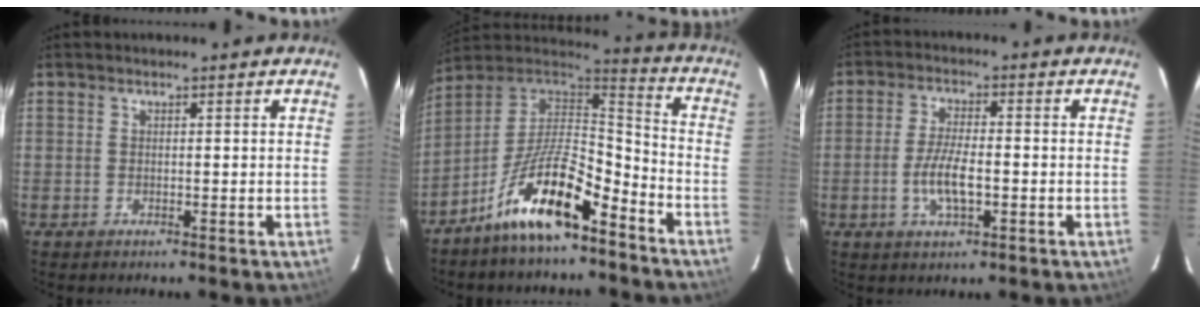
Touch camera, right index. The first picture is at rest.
{"total": 15.2, "force": [-9.0, 4.8, 11.2], "torque": [-0.216, 0.012, -0.167]}
{"total": 6.7, "force": [-1.9, 2.2, 6.1], "torque": [-0.124, -0.003, -0.035]}